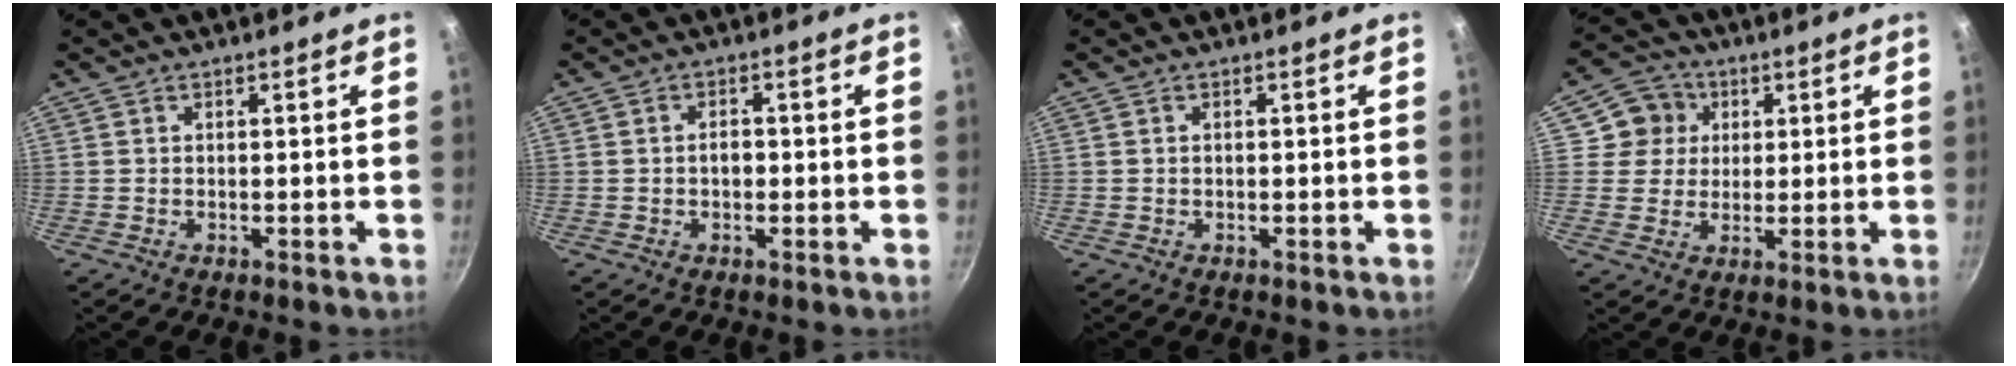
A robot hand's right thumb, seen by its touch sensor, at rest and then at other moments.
{"total": 2.7, "force": [-0.4, 1.8, 2.0], "torque": [-0.019, 0.010, -0.005]}
{"total": 0.0}
{"total": 7.2, "force": [2.2, 6.7, 1.5], "torque": [0.016, 0.008, 0.028]}